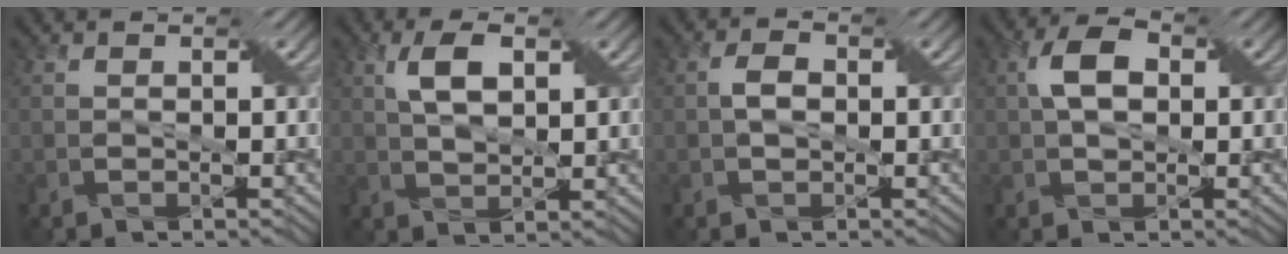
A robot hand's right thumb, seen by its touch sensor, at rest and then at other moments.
{"total": 4.2, "force": [1.9, 1.7, 3.4], "torque": [-0.069, 0.007, 0.036]}
{"total": 2.3, "force": [0.0, 1.5, 1.7], "torque": [-0.032, 0.002, -0.003]}
{"total": 5.2, "force": [0.9, 3.1, 4.1], "torque": [-0.081, 0.010, 0.010]}